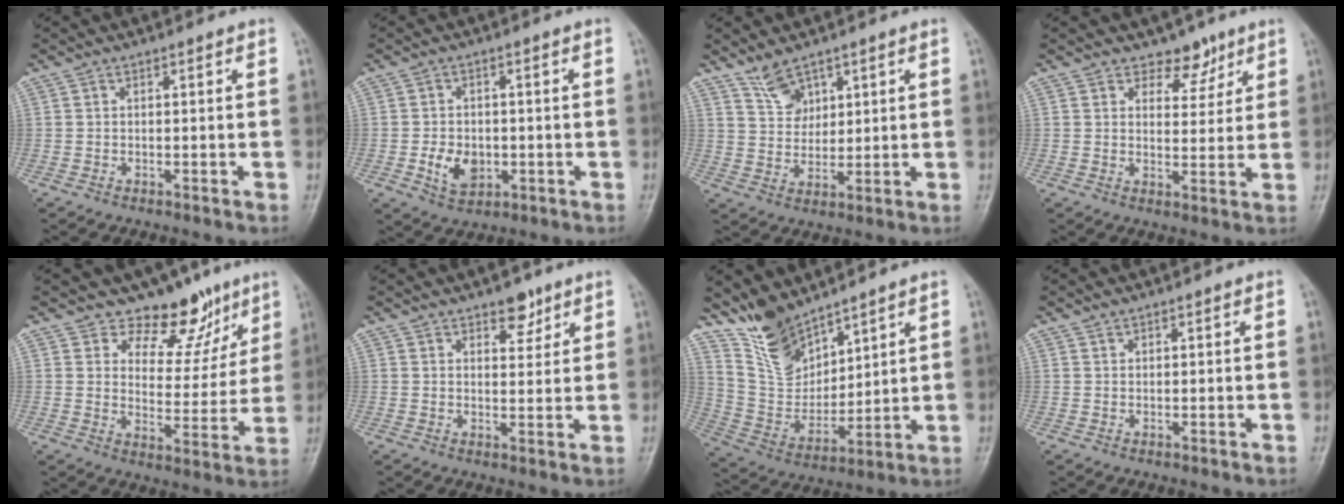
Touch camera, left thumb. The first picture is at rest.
{"total": 6.0, "force": [-1.4, 4.4, 3.9], "torque": [-0.048, 0.000, -0.017]}
{"total": 5.3, "force": [3.9, 3.0, 2.0], "torque": [-0.017, -0.028, 0.082]}
{"total": 5.0, "force": [3.6, 3.2, 1.5], "torque": [0.012, -0.022, 0.054]}
{"total": 10.7, "force": [8.0, 6.1, 3.6], "torque": [-0.004, -0.054, 0.122]}
{"total": 4.4, "force": [3.0, 2.3, 2.2], "torque": [-0.007, -0.018, 0.045]}
{"total": 11.5, "force": [9.6, 4.8, 4.0], "torque": [-0.051, -0.064, 0.205]}
{"total": 0.7, "force": [0.6, 0.3, 0.1], "torque": [0.000, -0.005, 0.011]}